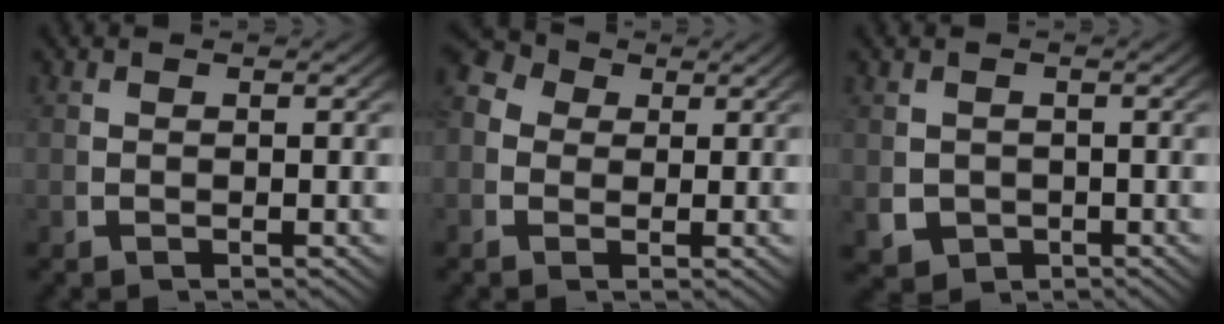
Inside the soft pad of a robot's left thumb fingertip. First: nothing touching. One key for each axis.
{"total": 6.5, "fx": 1.7, "fy": 5.3, "fz": 3.2, "tx": -0.064, "ty": 0.003, "tz": 0.014}
{"total": 5.2, "fx": -1.4, "fy": 4.6, "fz": 2.1, "tx": -0.049, "ty": -0.032, "tz": -0.011}